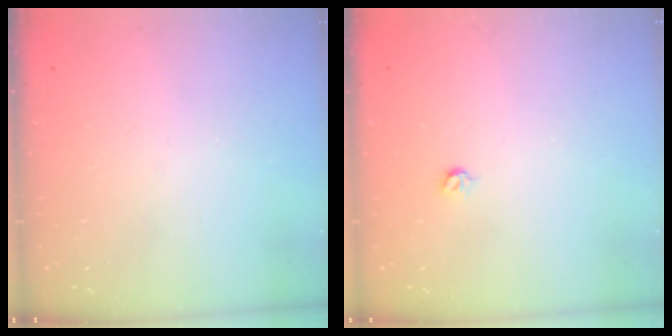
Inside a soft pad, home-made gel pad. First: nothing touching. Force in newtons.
{"total": 3.6, "press": 3.6, "slide": 0.7}